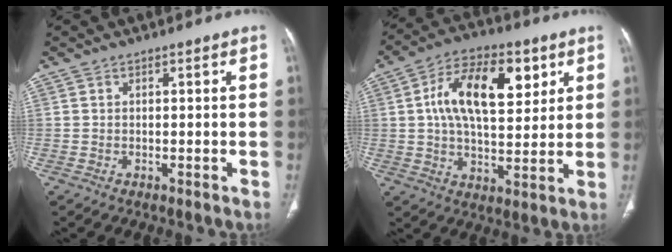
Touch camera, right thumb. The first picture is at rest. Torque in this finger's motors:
{"motor_torque": [0.89, 1.20, 0.44, -0.24, 0.14]}